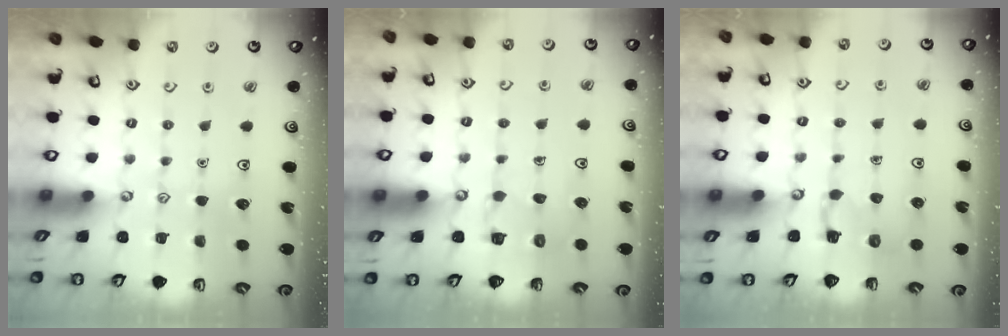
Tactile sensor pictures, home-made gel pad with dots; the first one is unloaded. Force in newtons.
{"total": 5.4, "press": 5.4, "slide": 0.2}
{"total": 2.1, "press": 2.0, "slide": 0.5}